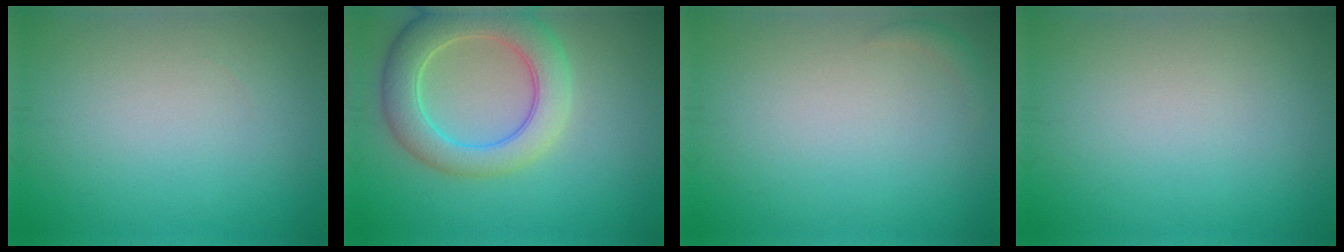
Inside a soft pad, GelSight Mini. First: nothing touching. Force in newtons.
{"total": 6.5, "press": 6.5, "slide": 0.7}
{"total": 0.9, "press": 0.9, "slide": 0.1}
{"total": 0.0}